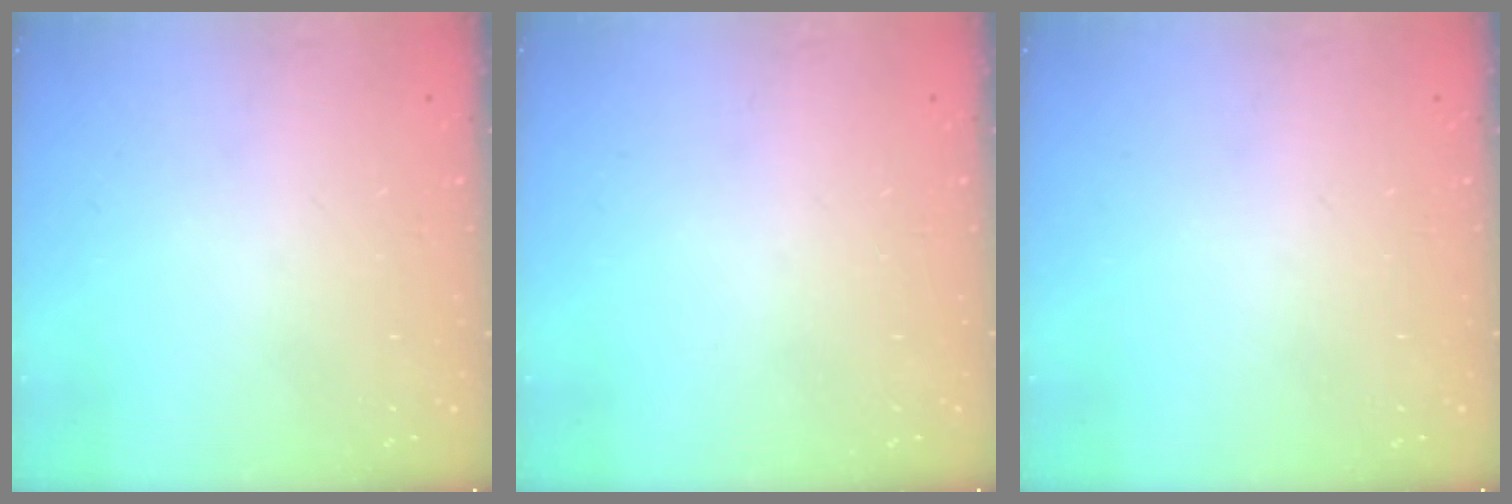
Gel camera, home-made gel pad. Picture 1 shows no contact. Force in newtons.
{"total": 0.0}
{"total": 0.0}